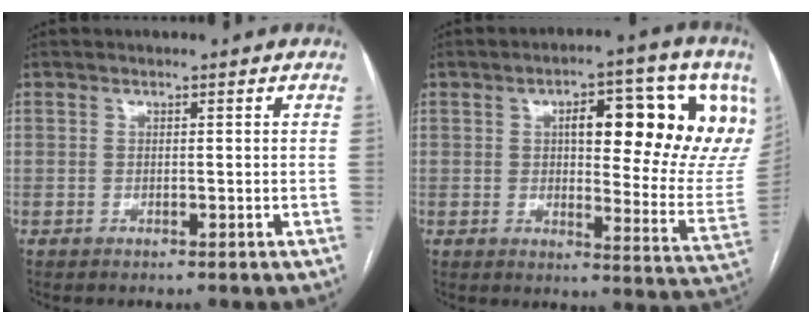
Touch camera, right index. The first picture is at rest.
{"total": 20.4, "force": [7.8, 5.6, 18.0], "torque": [-0.207, 0.015, 0.104]}